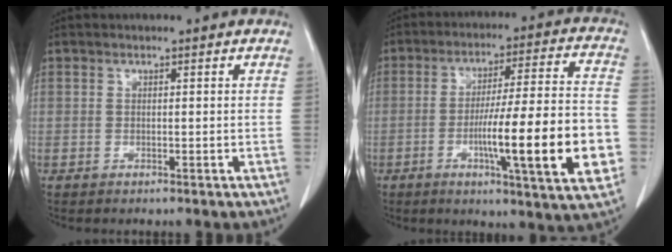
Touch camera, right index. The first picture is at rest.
{"total": 18.4, "force": [-4.7, 0.9, 17.8], "torque": [-0.240, 0.001, -0.066]}